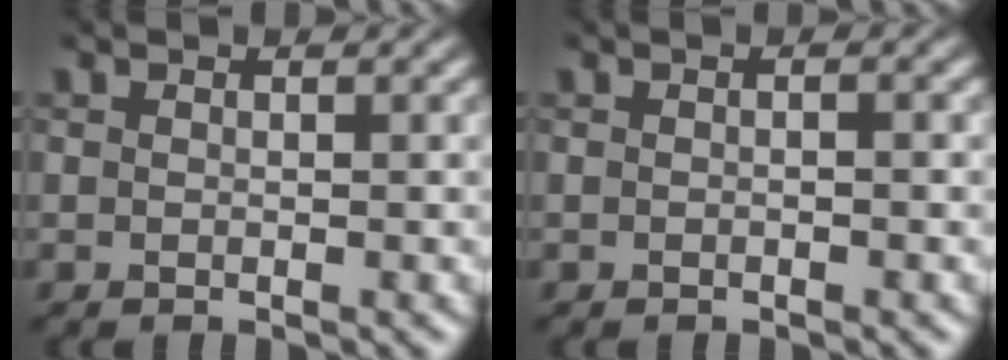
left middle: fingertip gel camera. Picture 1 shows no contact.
{"total": 0.6, "force": [-0.1, 0.1, 0.5], "torque": [-0.011, -0.001, -0.004]}